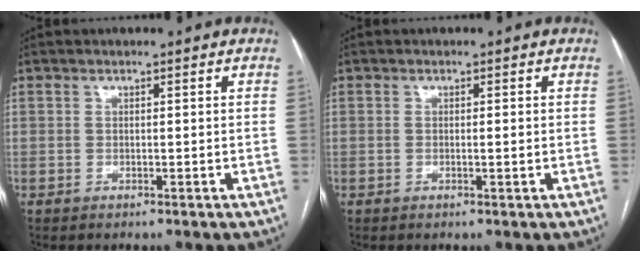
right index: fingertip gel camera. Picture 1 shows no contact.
{"total": 0.7, "force": [-0.1, 0.0, 0.7], "torque": [-0.014, 0.000, -0.001]}